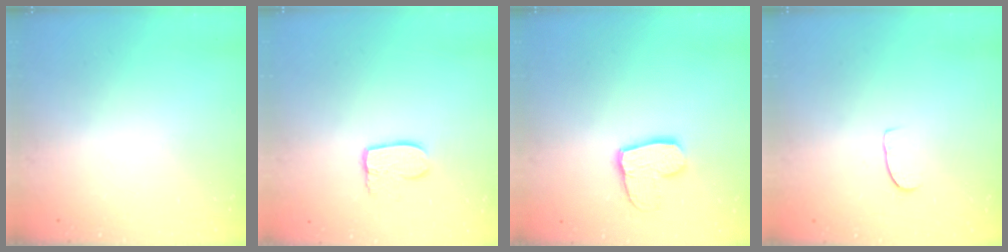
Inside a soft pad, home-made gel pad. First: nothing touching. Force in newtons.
{"total": 7.7, "press": 7.7, "slide": 0.5}
{"total": 11.4, "press": 11.4, "slide": 1.0}
{"total": 4.7, "press": 4.7, "slide": 0.3}